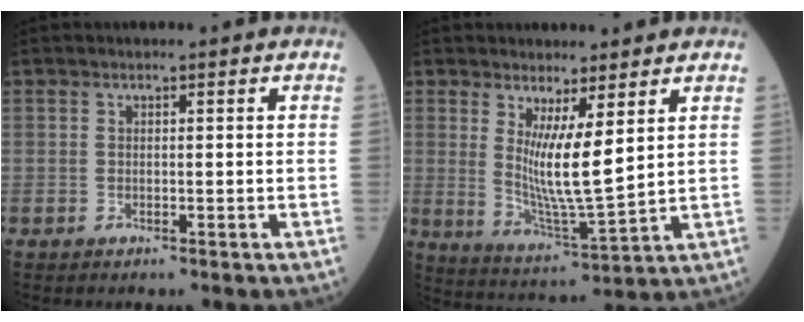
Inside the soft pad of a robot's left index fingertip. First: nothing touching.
{"total": 8.2, "force": [2.6, 0.6, 7.7], "torque": [-0.153, -0.029, 0.053]}